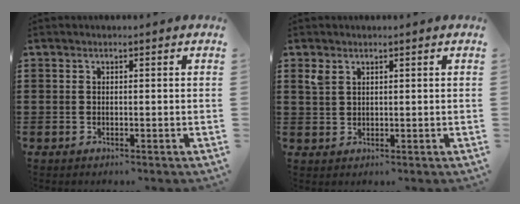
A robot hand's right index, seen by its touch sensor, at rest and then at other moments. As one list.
[{"total": 2.1, "force": [1.4, 1.2, 1.0], "torque": [-0.024, 0.004, 0.027]}]